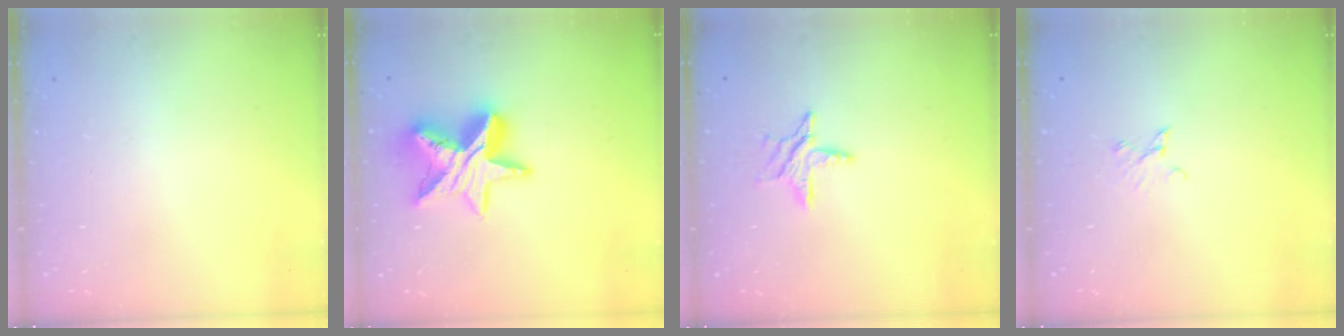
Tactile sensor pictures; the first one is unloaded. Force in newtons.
{"total": 16.2, "press": 16.2, "slide": 1.2}
{"total": 6.7, "press": 6.7, "slide": 0.3}
{"total": 2.1, "press": 2.1, "slide": 0.3}